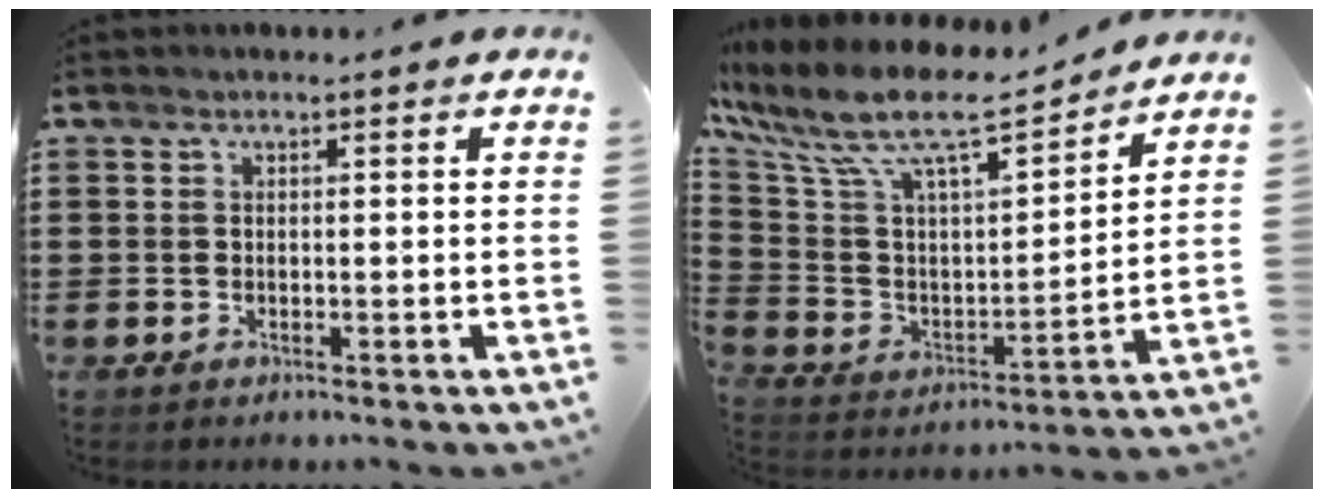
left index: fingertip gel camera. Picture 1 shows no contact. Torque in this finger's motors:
{"motor_torque": [2.14, 0.00, 1.05, 0.14]}